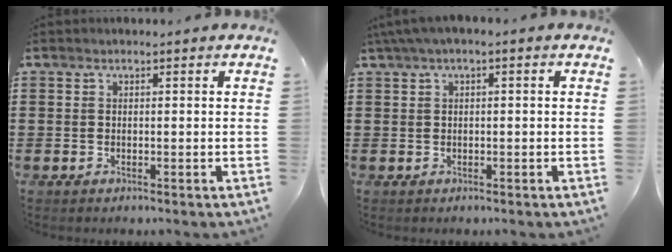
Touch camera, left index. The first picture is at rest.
{"total": 1.6, "force": [-0.4, 0.3, 1.5], "torque": [-0.023, -0.001, -0.008]}